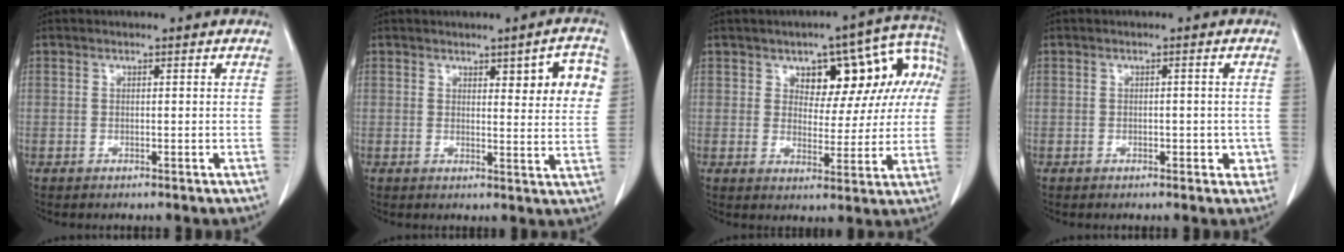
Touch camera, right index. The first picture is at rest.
{"total": 6.9, "force": [2.6, 1.7, 6.2], "torque": [-0.067, 0.005, 0.029]}
{"total": 12.6, "force": [3.8, 6.9, 9.8], "torque": [-0.109, 0.046, 0.053]}
{"total": 3.2, "force": [-1.0, 1.8, 2.4], "torque": [-0.019, 0.003, -0.011]}